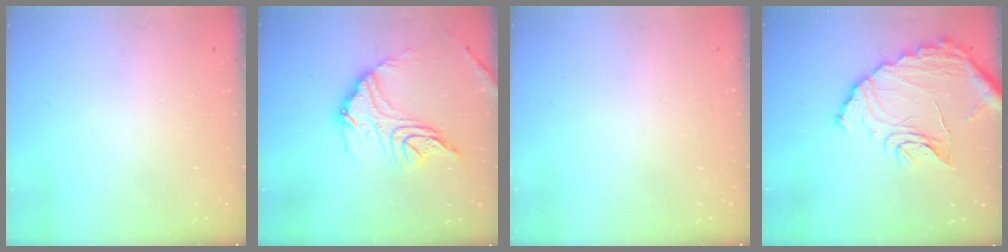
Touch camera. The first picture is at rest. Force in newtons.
{"total": 16.5, "press": 16.4, "slide": 1.6}
{"total": 0.0}
{"total": 15.0, "press": 15.0, "slide": 0.5}